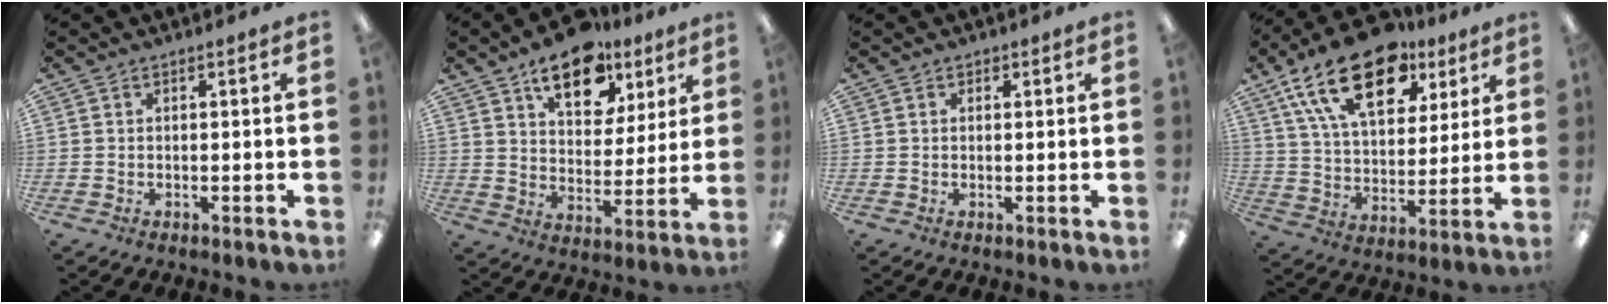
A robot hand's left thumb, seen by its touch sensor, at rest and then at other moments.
{"total": 15.3, "force": [10.1, 8.4, 7.8], "torque": [-0.104, -0.049, 0.175]}
{"total": 0.7, "force": [0.5, 0.4, -0.2], "torque": [0.012, 0.000, 0.008]}
{"total": 22.0, "force": [13.0, 11.8, 13.3], "torque": [-0.222, -0.055, 0.229]}